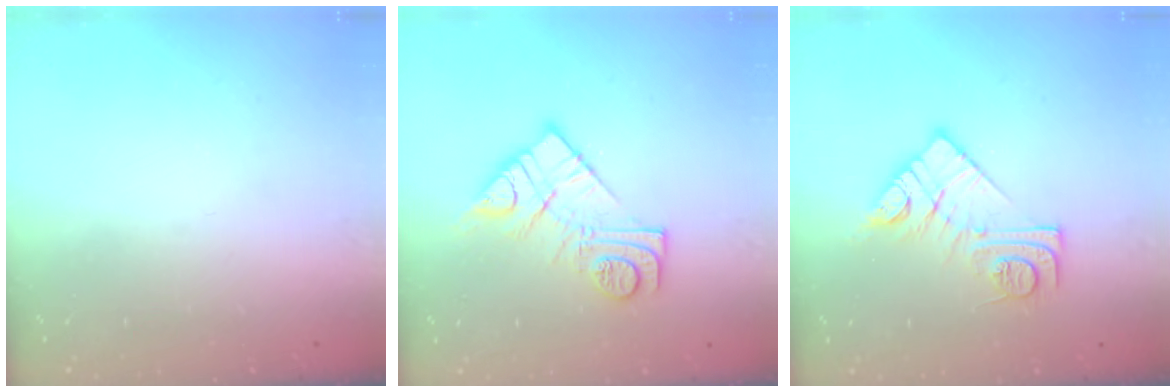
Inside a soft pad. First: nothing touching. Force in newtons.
{"total": 14.0, "press": 14.0, "slide": 0.9}
{"total": 12.6, "press": 12.6, "slide": 0.8}